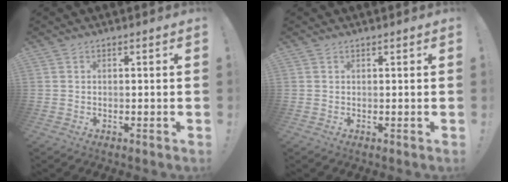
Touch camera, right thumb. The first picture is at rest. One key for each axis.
{"total": 0.0}